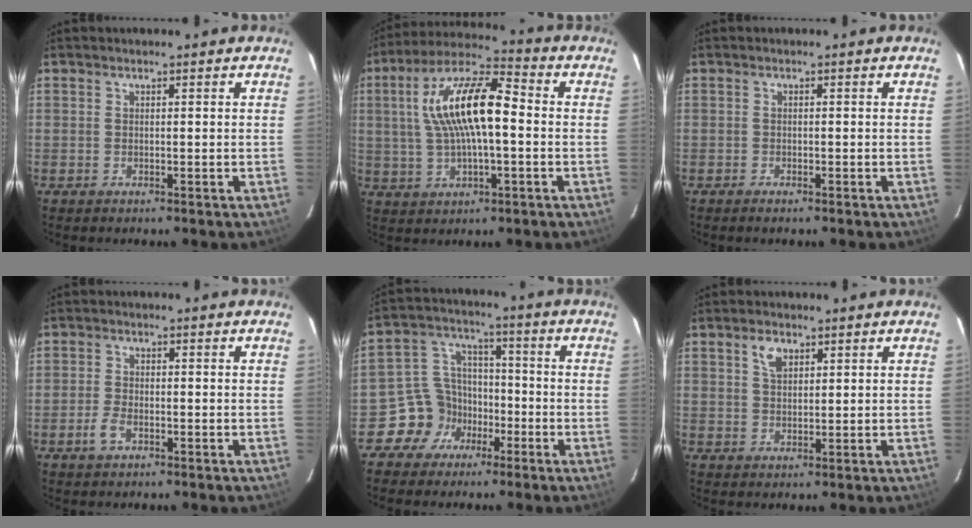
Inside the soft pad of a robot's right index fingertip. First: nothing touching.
{"total": 15.3, "force": [1.0, 5.1, 14.4], "torque": [-0.273, 0.023, 0.014]}
{"total": 0.9, "force": [-0.8, 0.2, 0.5], "torque": [-0.010, -0.002, -0.015]}
{"total": 3.2, "force": [-1.6, 1.6, 2.2], "torque": [-0.056, 0.001, -0.032]}
{"total": 8.8, "force": [-5.1, 7.1, 1.1], "torque": [-0.029, 0.042, -0.090]}
{"total": 3.4, "force": [1.7, 2.0, 2.1], "torque": [-0.036, 0.009, 0.033]}